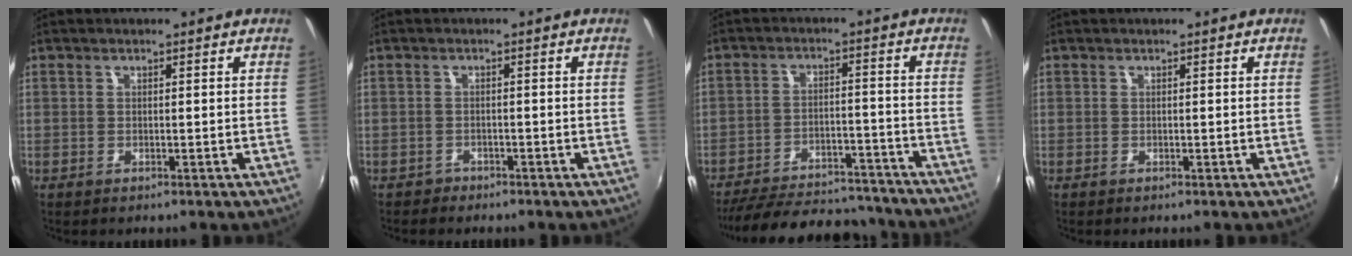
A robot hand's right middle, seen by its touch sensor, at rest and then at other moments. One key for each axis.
{"total": 1.7, "fx": -1.3, "fy": 1.0, "fz": -0.1, "tx": -0.004, "ty": 0.003, "tz": -0.023}
{"total": 22.4, "fx": -19.6, "fy": 7.2, "fz": 8.3, "tx": -0.170, "ty": 0.015, "tz": -0.256}
{"total": 0.0}